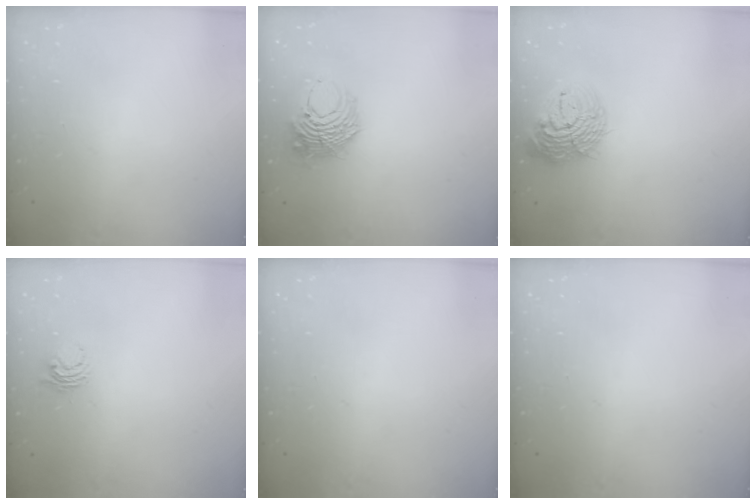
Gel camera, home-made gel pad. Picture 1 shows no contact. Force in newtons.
{"total": 9.9, "press": 9.9, "slide": 0.8}
{"total": 14.9, "press": 14.8, "slide": 1.7}
{"total": 3.7, "press": 3.7, "slide": 0.3}
{"total": 0.0}
{"total": 0.0}